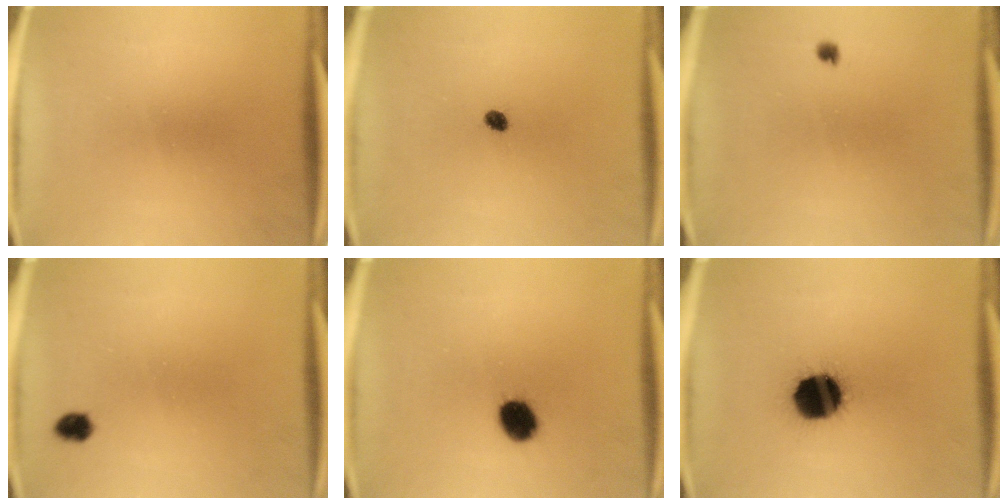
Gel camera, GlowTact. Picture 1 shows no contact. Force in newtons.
{"total": 1.7}
{"total": 1.0}
{"total": 2.1}
{"total": 7.1}
{"total": 16.2}